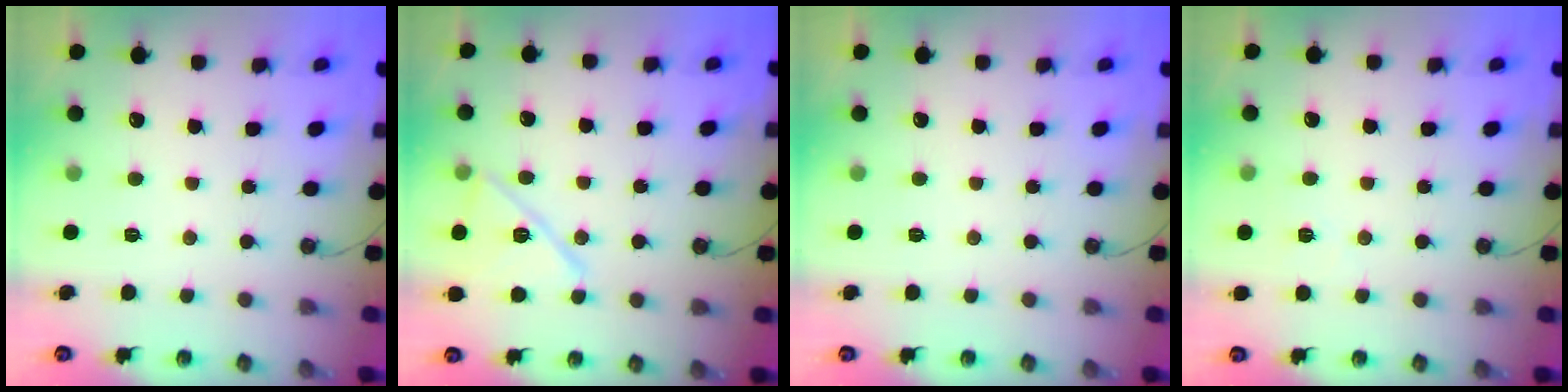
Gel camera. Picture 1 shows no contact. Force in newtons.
{"total": 13.3, "press": 13.2, "slide": 1.5}
{"total": 0.0}
{"total": 3.1, "press": 2.9, "slide": 0.9}